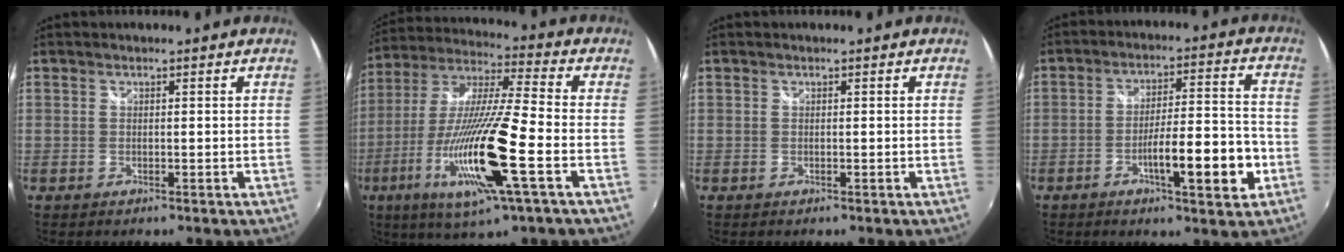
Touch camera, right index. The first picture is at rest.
{"total": 21.4, "force": [-7.9, 1.9, 19.7], "torque": [-0.381, -0.042, -0.148]}
{"total": 0.0}
{"total": 11.8, "force": [-4.4, 2.1, 10.8], "torque": [-0.175, 0.001, -0.059]}